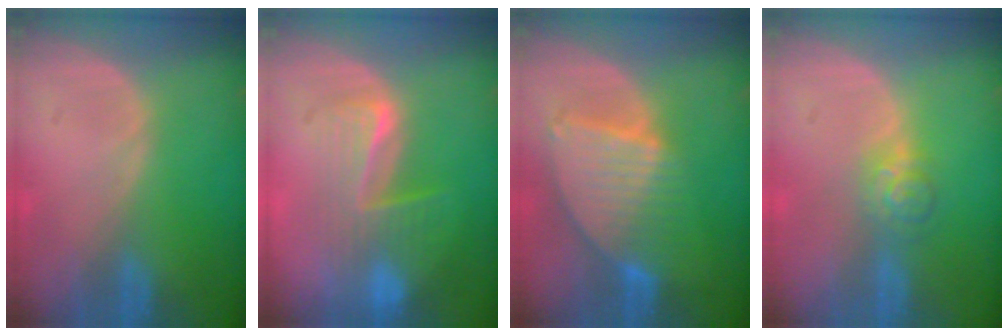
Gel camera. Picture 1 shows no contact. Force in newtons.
{"total": 6.8, "press": 6.6, "slide": 1.5}
{"total": 8.7, "press": 7.5, "slide": 4.3}
{"total": 3.7, "press": 3.6, "slide": 0.9}